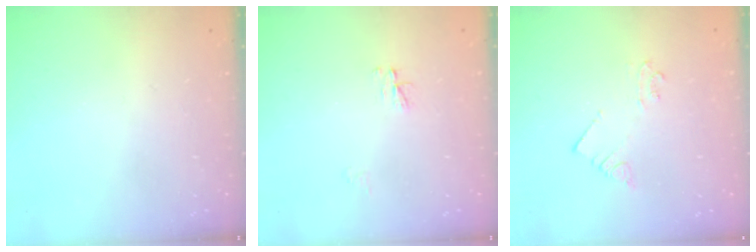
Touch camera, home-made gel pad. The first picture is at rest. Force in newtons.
{"total": 3.0, "press": 3.0, "slide": 0.4}
{"total": 2.5, "press": 2.5, "slide": 0.2}